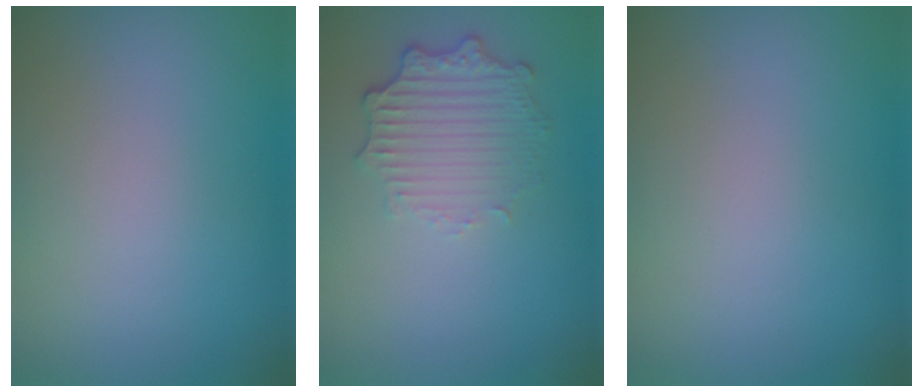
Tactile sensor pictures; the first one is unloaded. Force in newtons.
{"total": 3.4, "press": 2.7, "slide": 2.1}
{"total": 0.0}